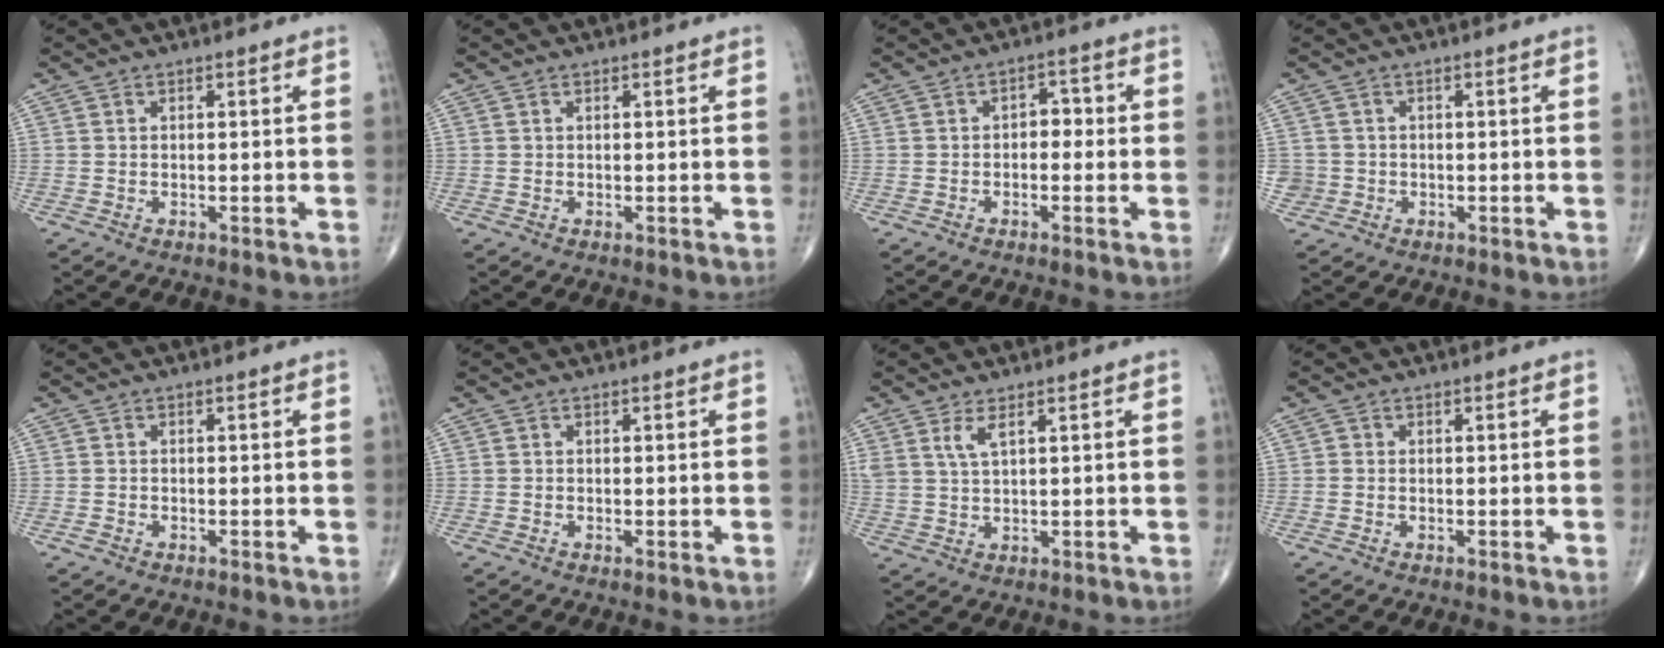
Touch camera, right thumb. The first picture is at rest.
{"total": 0.0}
{"total": 3.2, "force": [-0.4, 2.2, 2.2], "torque": [-0.005, 0.015, -0.016]}
{"total": 2.5, "force": [-0.4, 2.5, -0.2], "torque": [0.023, 0.010, -0.008]}
{"total": 0.7, "force": [-0.5, 0.5, 0.2], "torque": [-0.006, 0.003, -0.011]}
{"total": 0.0}
{"total": 3.1, "force": [1.7, 0.8, 2.4], "torque": [-0.054, -0.009, 0.041]}
{"total": 0.6, "force": [-0.1, 0.5, 0.2], "torque": [0.000, 0.001, -0.006]}